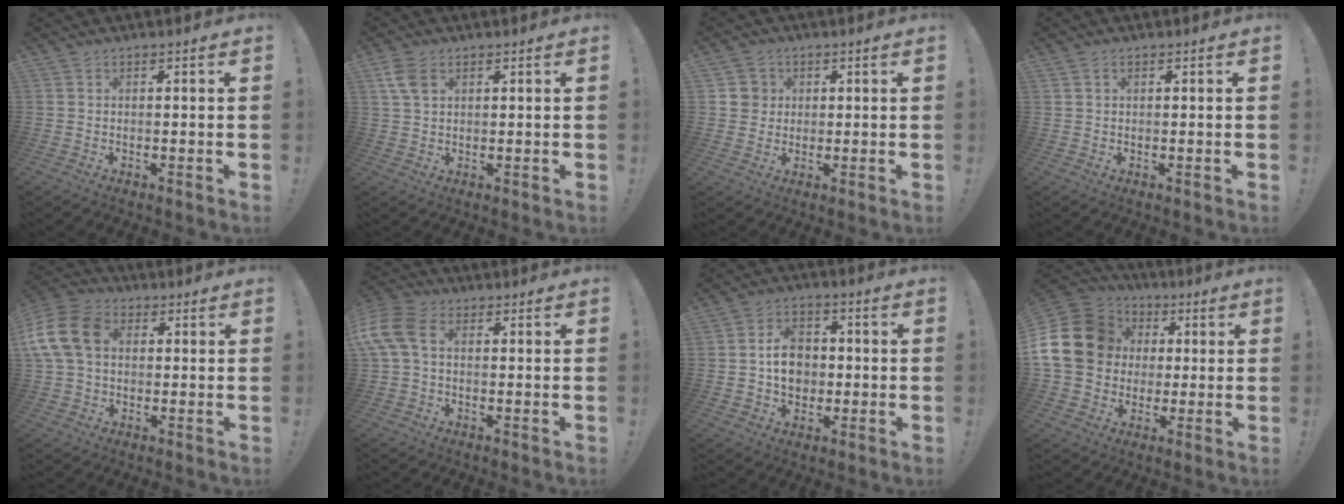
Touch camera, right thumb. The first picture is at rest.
{"total": 5.8, "force": [2.5, 3.5, 3.9], "torque": [-0.070, -0.001, 0.051]}
{"total": 4.8, "force": [1.2, 4.6, 0.8], "torque": [-0.007, 0.000, 0.023]}
{"total": 1.4, "force": [0.7, 0.9, 0.7], "torque": [-0.010, 0.000, 0.013]}
{"total": 15.4, "force": [2.2, 11.2, 10.3], "torque": [-0.203, 0.012, 0.045]}
{"total": 10.4, "force": [1.6, 6.3, 8.1], "torque": [-0.184, 0.000, 0.032]}
{"total": 10.2, "force": [-0.2, 8.3, 6.0], "torque": [-0.082, 0.013, 0.001]}
{"total": 21.0, "force": [3.1, 17.7, 10.9], "torque": [-0.199, -0.002, 0.080]}